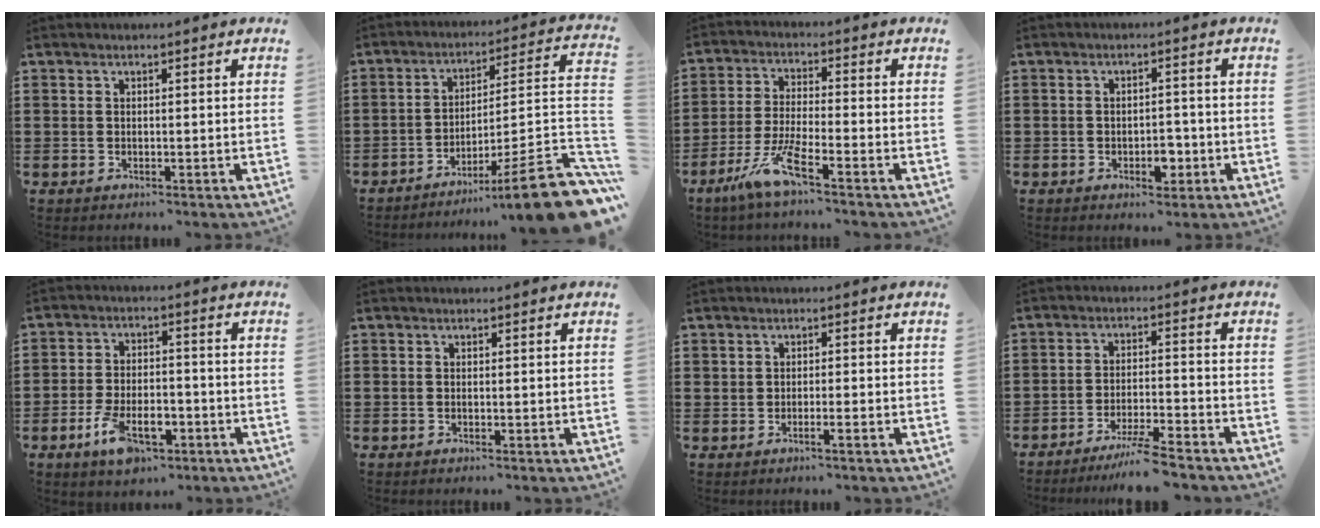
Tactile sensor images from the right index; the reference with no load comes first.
{"total": 12.0, "force": [-7.4, 0.3, 9.4], "torque": [-0.133, 0.006, -0.135]}
{"total": 7.3, "force": [-4.8, 0.3, 5.5], "torque": [-0.130, -0.020, -0.095]}
{"total": 3.8, "force": [-1.6, 1.9, 2.9], "torque": [-0.049, 0.004, -0.028]}
{"total": 7.2, "force": [-3.6, 3.4, 5.2], "torque": [-0.109, 0.005, -0.068]}
{"total": 0.0}
{"total": 1.0, "force": [-0.5, -0.2, 0.8], "torque": [-0.017, -0.008, -0.008]}
{"total": 5.8, "force": [-5.1, -0.6, 2.6], "torque": [-0.050, -0.015, -0.098]}